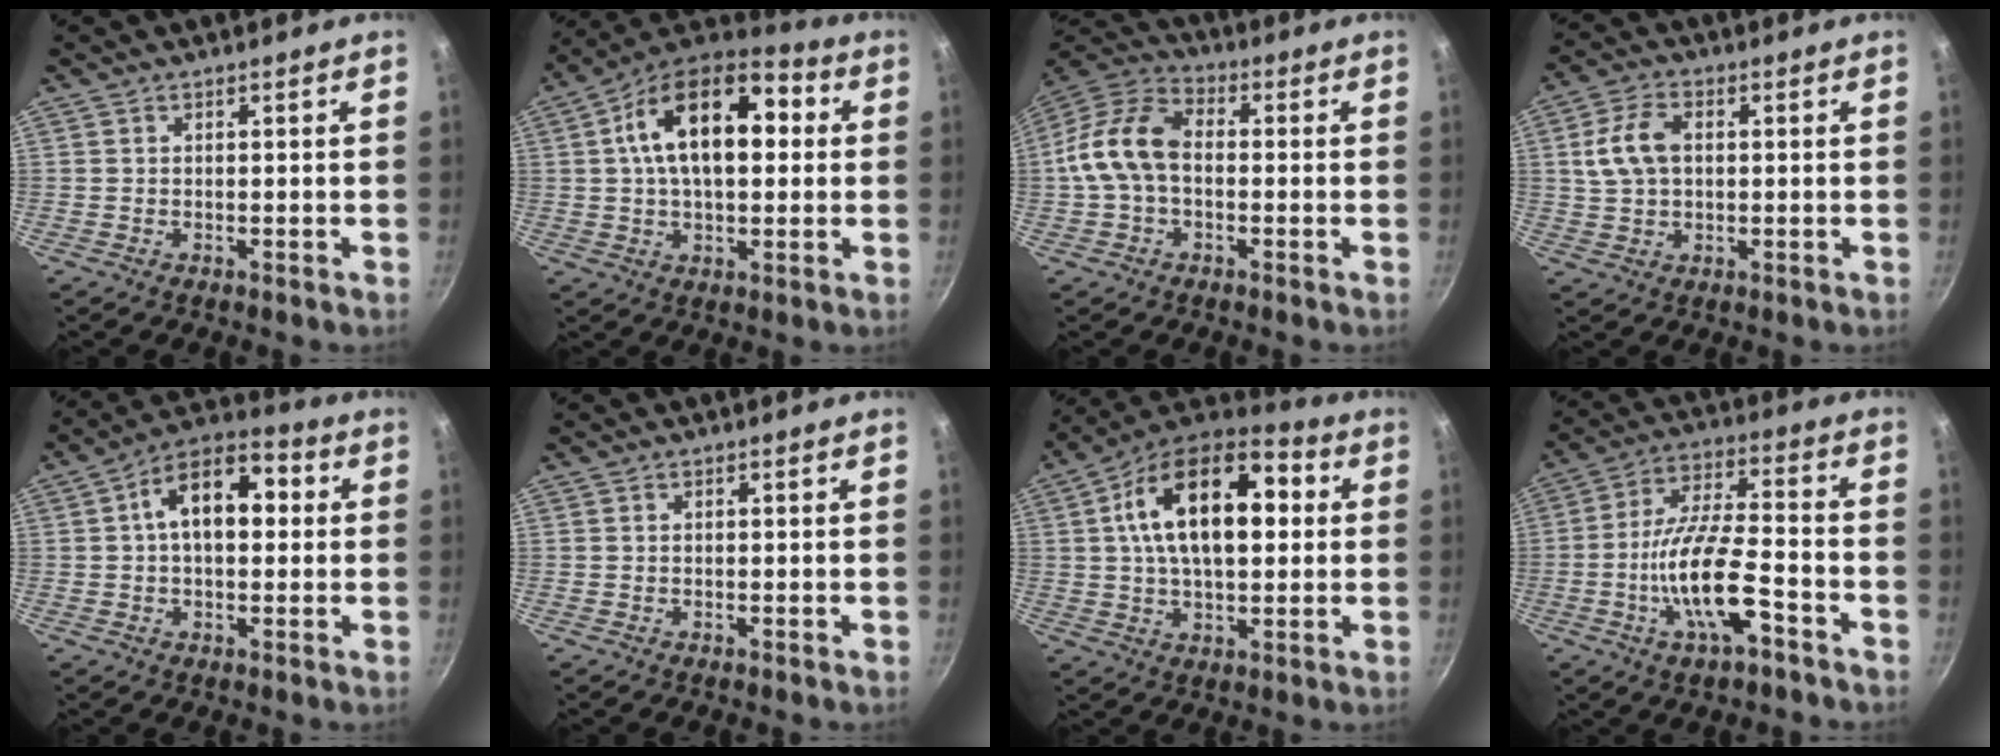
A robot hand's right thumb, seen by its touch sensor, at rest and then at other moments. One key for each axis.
{"total": 19.1, "fx": 3.5, "fy": 10.6, "fz": 15.5, "tx": -0.234, "ty": 0.029, "tz": 0.044}
{"total": 12.8, "fx": -0.5, "fy": 8.3, "fz": 9.7, "tx": -0.193, "ty": 0.036, "tz": -0.019}
{"total": 7.8, "fx": 1.2, "fy": 5.1, "fz": 5.8, "tx": -0.114, "ty": 0.014, "tz": 0.025}
{"total": 12.9, "fx": 1.9, "fy": 7.5, "fz": 10.4, "tx": -0.150, "ty": 0.034, "tz": 0.019}
{"total": 0.0}
{"total": 20.8, "fx": 3.8, "fy": 11.3, "fz": 17.1, "tx": -0.262, "ty": 0.023, "tz": 0.049}
{"total": 14.6, "fx": -5.3, "fy": 5.1, "fz": 12.7, "tx": -0.243, "ty": 0.038, "tz": -0.095}